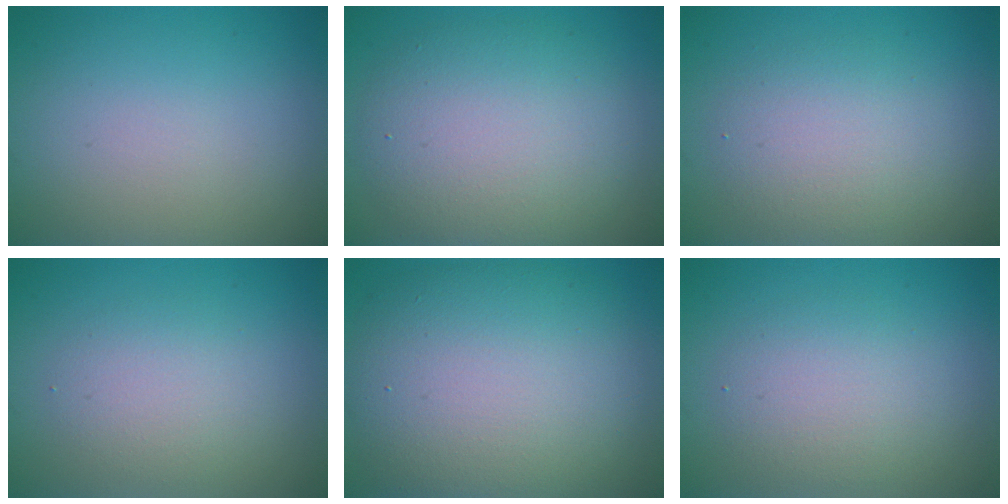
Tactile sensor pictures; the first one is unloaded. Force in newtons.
{"total": 7.4, "press": 7.4, "slide": 0.3}
{"total": 3.7, "press": 3.7, "slide": 0.4}
{"total": 2.6, "press": 2.6, "slide": 0.2}
{"total": 11.2, "press": 11.2, "slide": 0.6}
{"total": 3.2, "press": 3.1, "slide": 0.2}